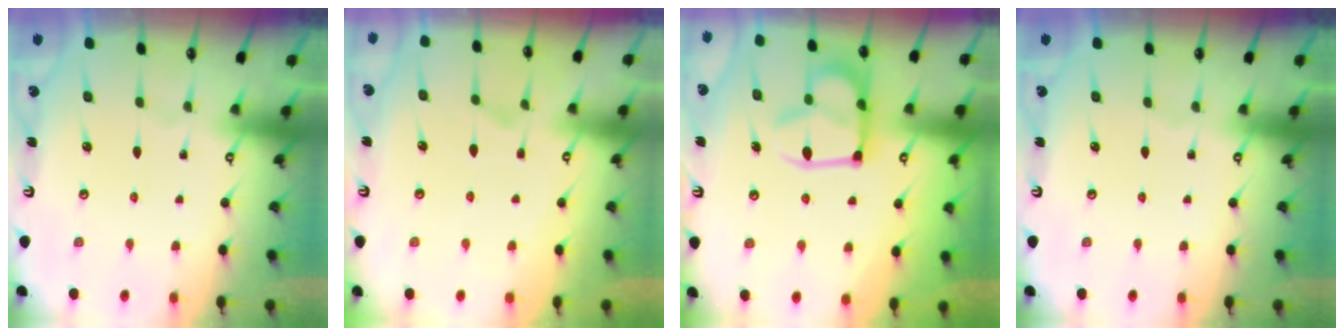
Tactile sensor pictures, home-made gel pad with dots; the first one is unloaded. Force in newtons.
{"total": 1.3, "press": 0.1, "slide": 1.3}
{"total": 7.4, "press": 7.2, "slide": 1.3}
{"total": 0.0}